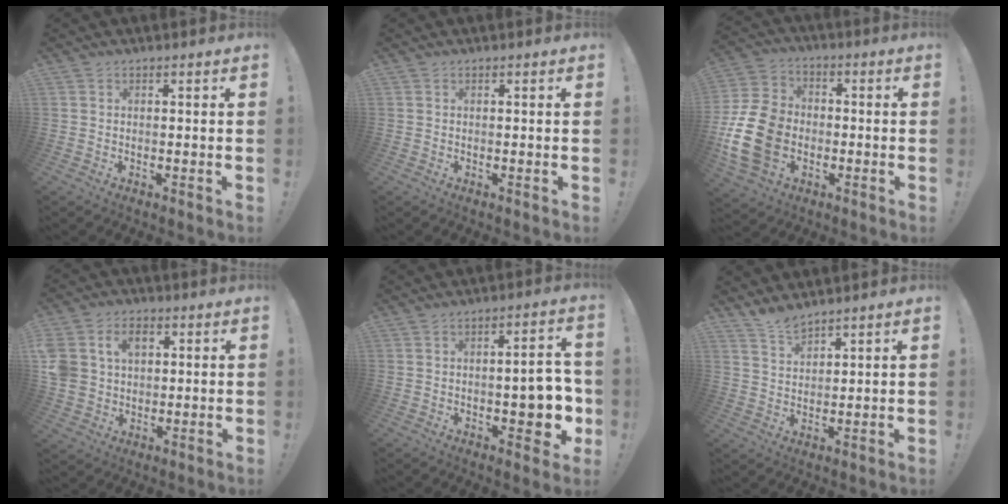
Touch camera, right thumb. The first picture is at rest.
{"total": 0.0}
{"total": 18.2, "force": [-4.3, 14.0, 10.9], "torque": [-0.203, 0.036, -0.066]}
{"total": 10.3, "force": [3.2, 8.2, 5.4], "torque": [-0.104, -0.005, 0.063]}
{"total": 9.9, "force": [-1.8, 4.2, 8.7], "torque": [-0.099, 0.007, -0.026]}
{"total": 5.6, "force": [5.2, 1.3, 1.7], "torque": [-0.029, -0.034, 0.095]}